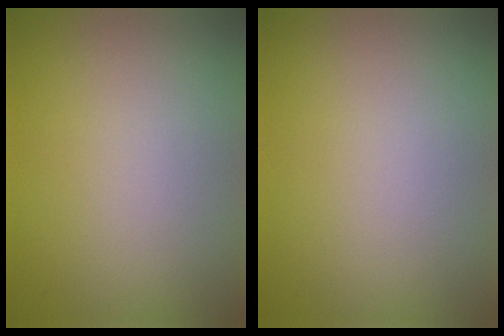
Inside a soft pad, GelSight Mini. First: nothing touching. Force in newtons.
{"total": 0.0}